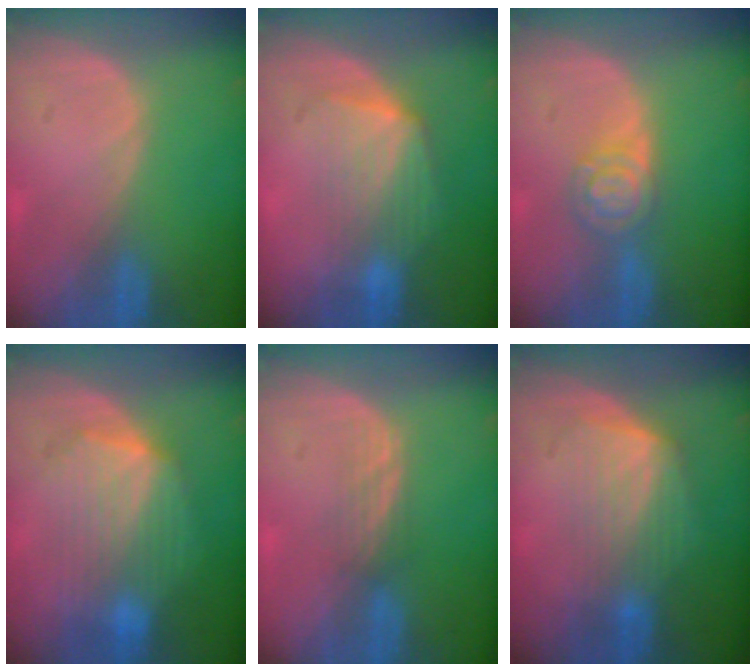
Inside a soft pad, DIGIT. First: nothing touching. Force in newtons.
{"total": 7.1, "press": 6.6, "slide": 2.8}
{"total": 4.8, "press": 4.8, "slide": 0.2}
{"total": 8.2, "press": 8.2, "slide": 0.2}
{"total": 2.3, "press": 2.2, "slide": 0.5}
{"total": 6.3, "press": 6.1, "slide": 1.6}